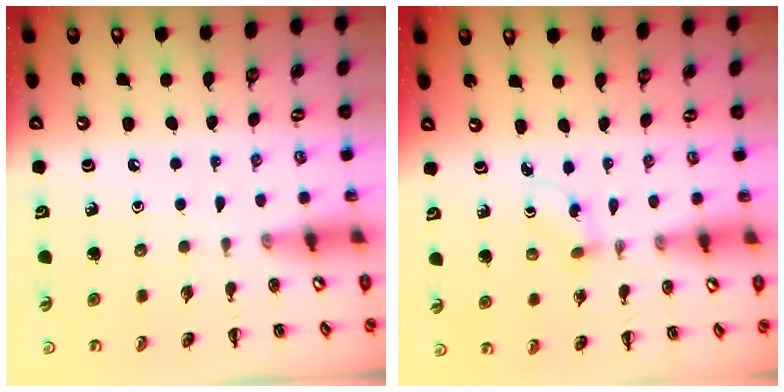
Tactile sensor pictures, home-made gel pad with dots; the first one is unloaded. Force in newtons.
{"total": 1.9, "press": 1.7, "slide": 0.9}